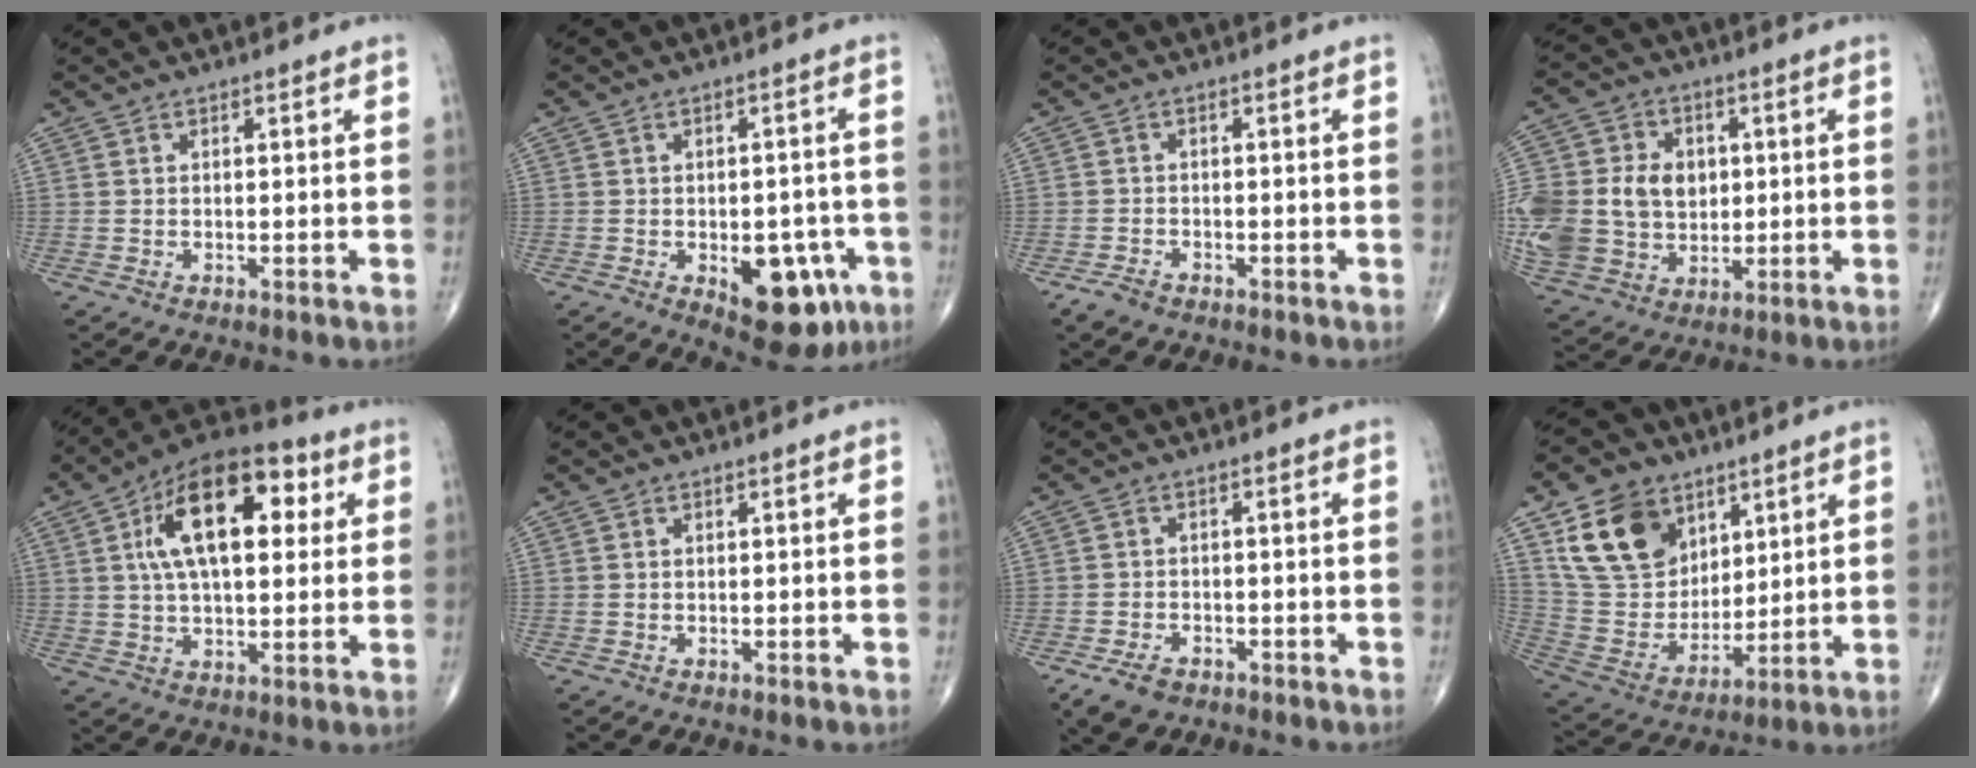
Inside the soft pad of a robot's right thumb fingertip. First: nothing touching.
{"total": 12.3, "force": [-4.6, 6.6, 9.3], "torque": [-0.085, 0.015, -0.050]}
{"total": 2.4, "force": [-1.8, 1.4, 0.9], "torque": [-0.021, 0.003, -0.030]}
{"total": 25.4, "force": [0.9, 20.7, 14.7], "torque": [-0.342, 0.031, 0.038]}
{"total": 19.3, "force": [5.2, 9.7, 15.9], "torque": [-0.231, 0.013, 0.075]}
{"total": 0.0}
{"total": 5.0, "force": [-3.0, 3.1, 2.3], "torque": [-0.042, 0.004, -0.049]}
{"total": 17.2, "force": [8.6, 12.3, 8.5], "torque": [-0.129, -0.035, 0.173]}